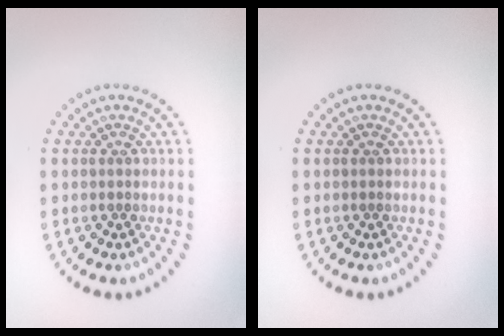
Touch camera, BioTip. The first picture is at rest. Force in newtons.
{"total": 0.0}